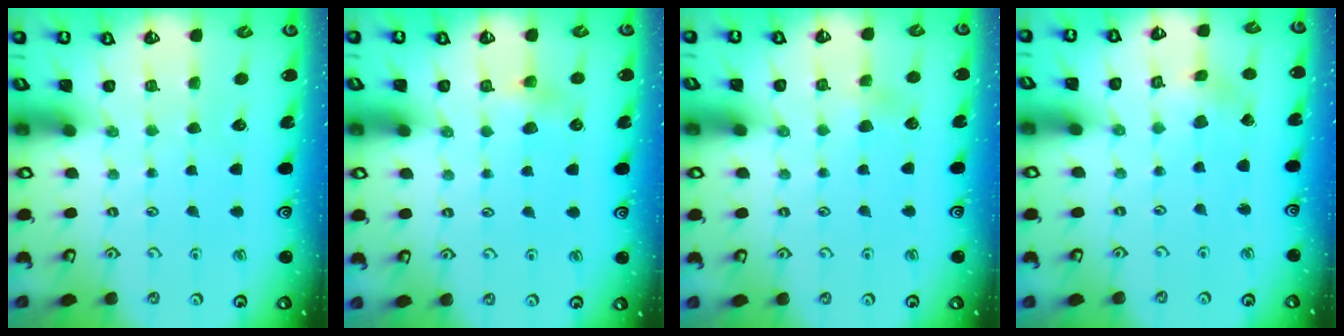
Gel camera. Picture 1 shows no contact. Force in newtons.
{"total": 4.1, "press": 4.1, "slide": 0.5}
{"total": 3.1, "press": 3.1, "slide": 0.5}
{"total": 2.0, "press": 2.0, "slide": 0.1}